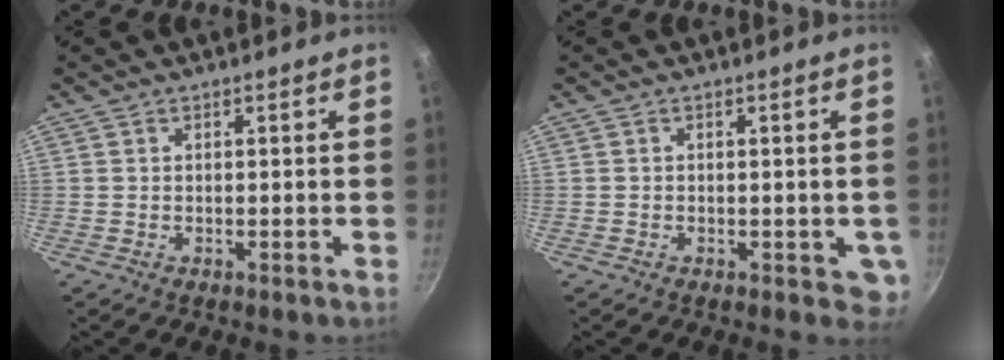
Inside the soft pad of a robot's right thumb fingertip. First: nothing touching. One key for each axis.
{"total": 3.7, "fx": -0.8, "fy": 2.3, "fz": 2.9, "tx": -0.023, "ty": -0.005, "tz": -0.011}